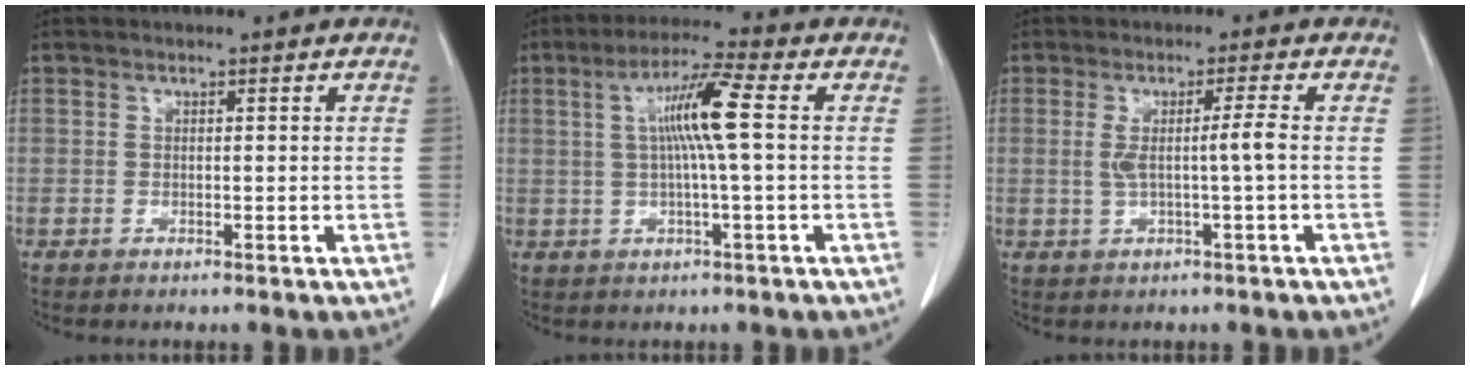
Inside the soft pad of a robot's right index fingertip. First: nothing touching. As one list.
[{"total": 7.9, "force": [1.0, -0.5, 7.8], "torque": [-0.144, 0.009, 0.018]}, {"total": 3.7, "force": [-0.1, -0.8, 3.6], "torque": [-0.068, 0.002, 0.003]}]